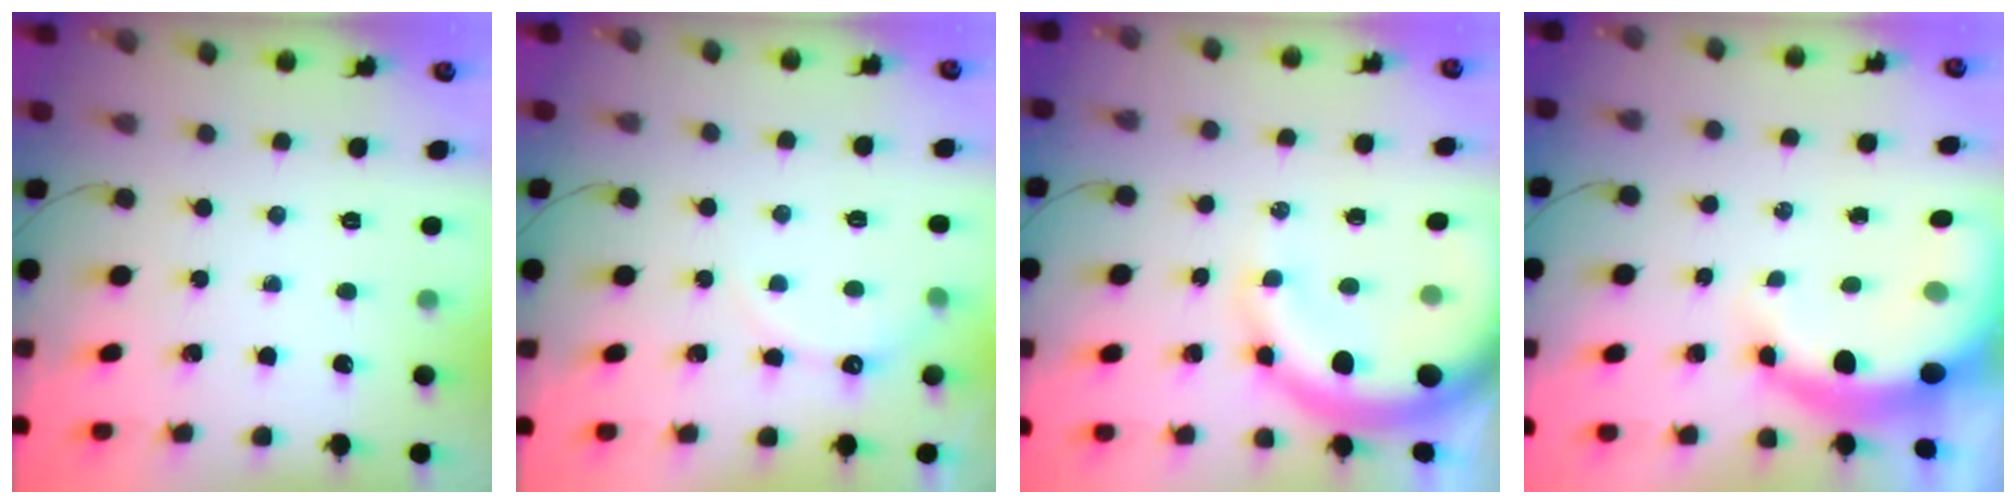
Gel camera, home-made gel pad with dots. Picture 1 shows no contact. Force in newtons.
{"total": 6.7, "press": 6.6, "slide": 1.0}
{"total": 12.1, "press": 11.9, "slide": 2.2}
{"total": 10.6, "press": 10.4, "slide": 2.3}